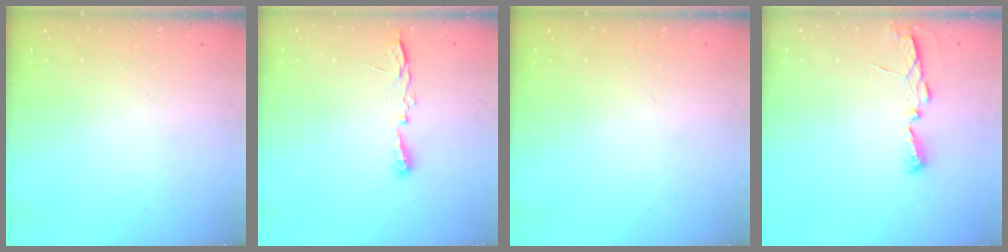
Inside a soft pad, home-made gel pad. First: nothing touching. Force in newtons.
{"total": 5.2, "press": 5.1, "slide": 0.8}
{"total": 0.0}
{"total": 4.9, "press": 4.9, "slide": 0.3}